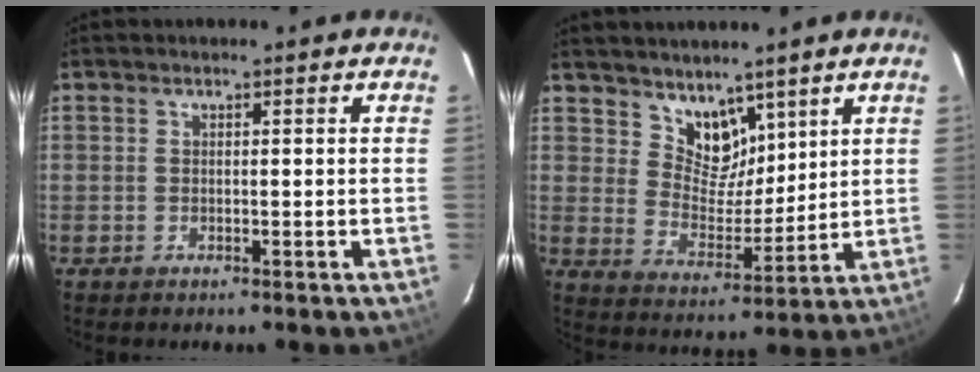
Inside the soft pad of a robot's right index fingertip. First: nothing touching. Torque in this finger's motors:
{"motor_torque": [0.03, 0.24, 0.02, 0.00]}